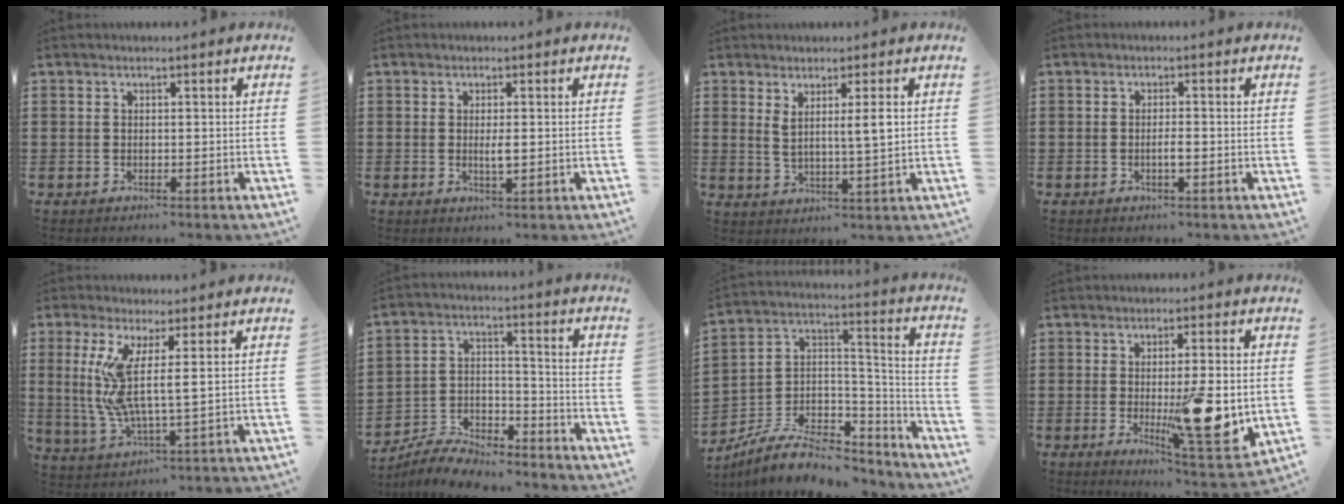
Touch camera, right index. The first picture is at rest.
{"total": 2.2, "force": [0.0, 0.4, 2.2], "torque": [-0.041, -0.003, 0.000]}
{"total": 4.4, "force": [1.7, 0.5, 4.0], "torque": [-0.072, -0.004, 0.025]}
{"total": 1.8, "force": [-0.5, 0.3, 1.7], "torque": [-0.033, 0.002, -0.010]}
{"total": 7.8, "force": [2.1, 0.9, 7.4], "torque": [-0.172, -0.016, 0.032]}
{"total": 7.4, "force": [-7.1, 1.3, 1.5], "torque": [-0.031, 0.016, -0.139]}
{"total": 7.7, "force": [-5.6, 3.8, 3.7], "torque": [-0.075, 0.010, -0.107]}
{"total": 11.6, "force": [-1.2, 2.6, 11.2], "torque": [-0.167, -0.019, -0.014]}